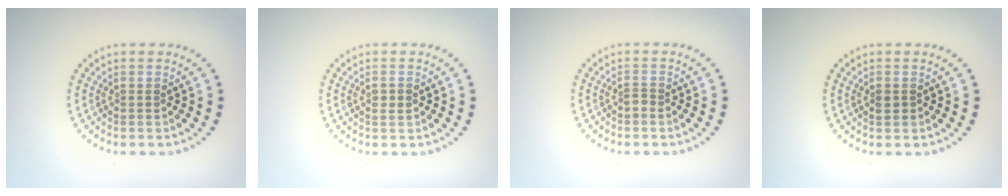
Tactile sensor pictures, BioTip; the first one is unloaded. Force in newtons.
{"total": 1.1, "press": 1.0, "slide": 0.3}
{"total": 0.9, "press": 0.6, "slide": 0.6}
{"total": 0.9, "press": 0.9, "slide": 0.2}